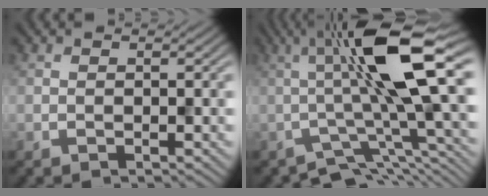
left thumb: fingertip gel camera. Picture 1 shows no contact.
{"total": 12.3, "force": [-0.7, 2.9, 11.9], "torque": [-0.185, 0.017, -0.017]}